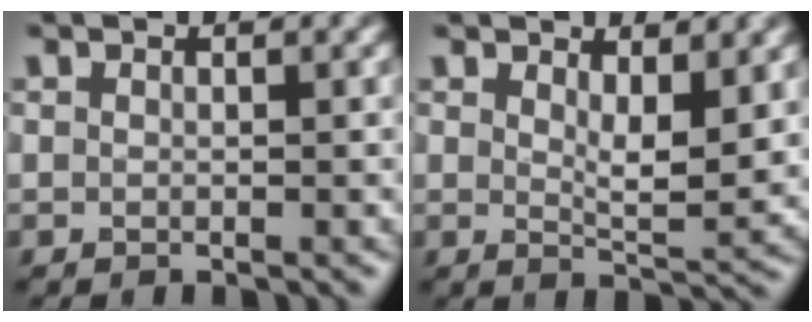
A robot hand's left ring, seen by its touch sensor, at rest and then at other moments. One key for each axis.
{"total": 4.0, "fx": 1.6, "fy": 1.2, "fz": 3.4, "tx": -0.058, "ty": -0.012, "tz": 0.031}